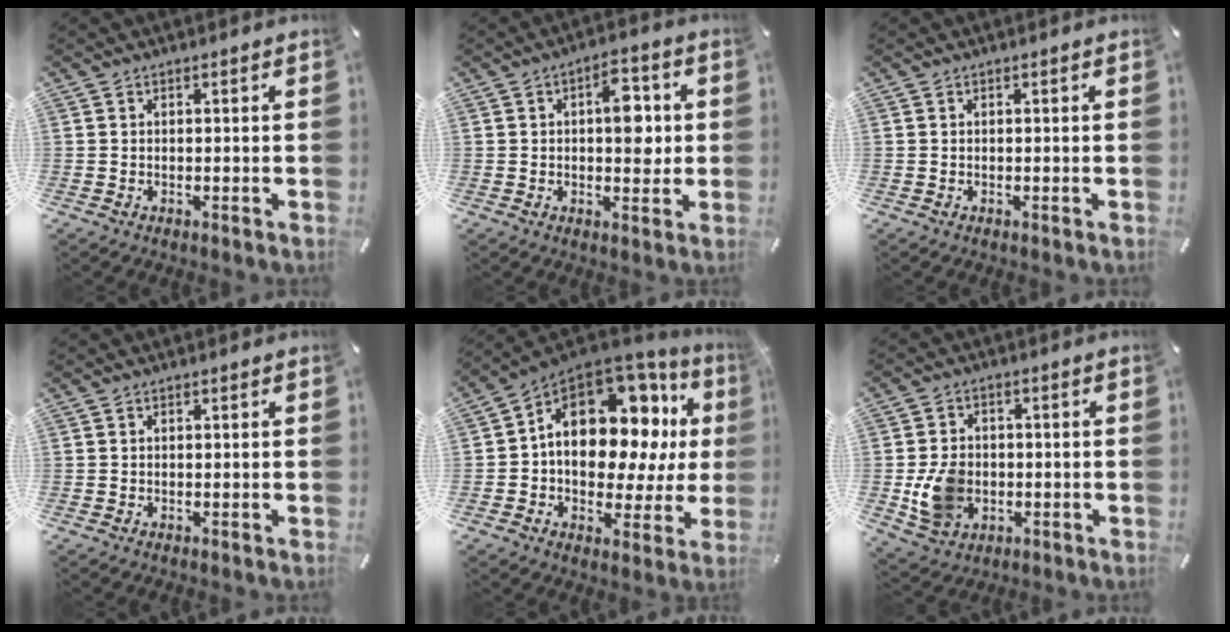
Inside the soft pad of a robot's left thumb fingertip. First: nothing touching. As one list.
[{"total": 9.0, "force": [1.1, 5.0, 7.4], "torque": [-0.082, -0.006, 0.010]}, {"total": 0.0}, {"total": 0.0}, {"total": 19.4, "force": [5.7, 12.8, 13.4], "torque": [-0.192, -0.041, 0.097]}, {"total": 9.9, "force": [-1.5, 8.2, 5.4], "torque": [-0.118, 0.007, -0.025]}]